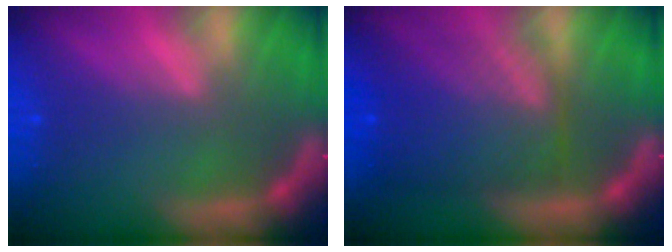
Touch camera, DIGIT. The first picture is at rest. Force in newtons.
{"total": 8.6}